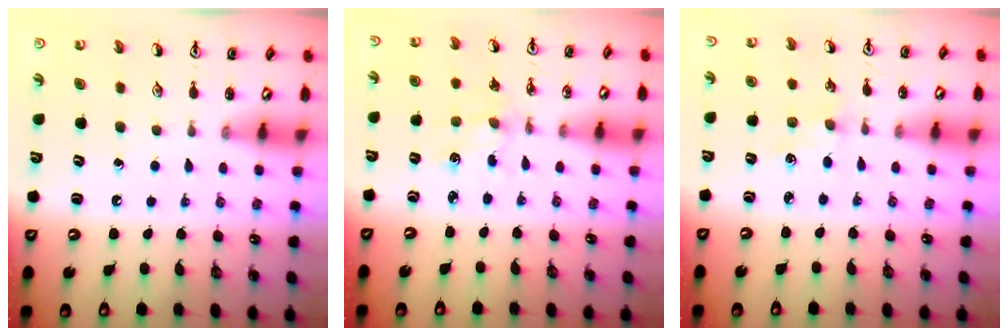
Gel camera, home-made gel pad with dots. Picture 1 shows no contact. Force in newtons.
{"total": 2.7, "press": 2.6, "slide": 0.4}
{"total": 1.1, "press": 1.0, "slide": 0.2}